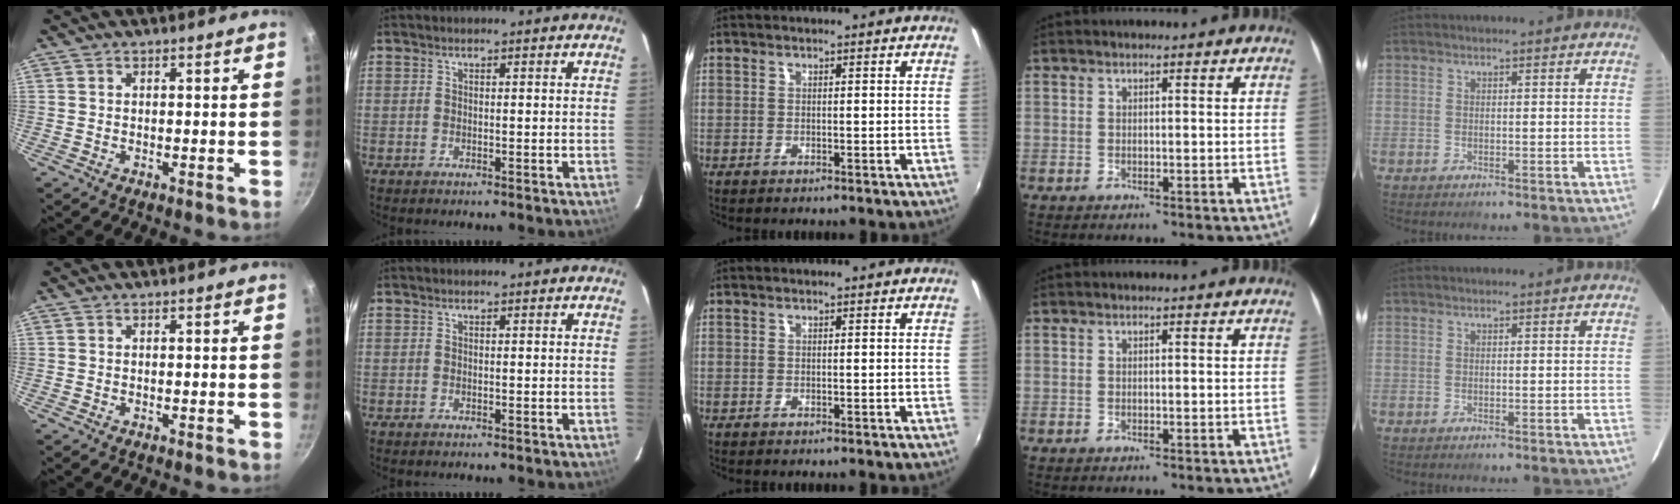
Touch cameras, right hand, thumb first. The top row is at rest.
{}